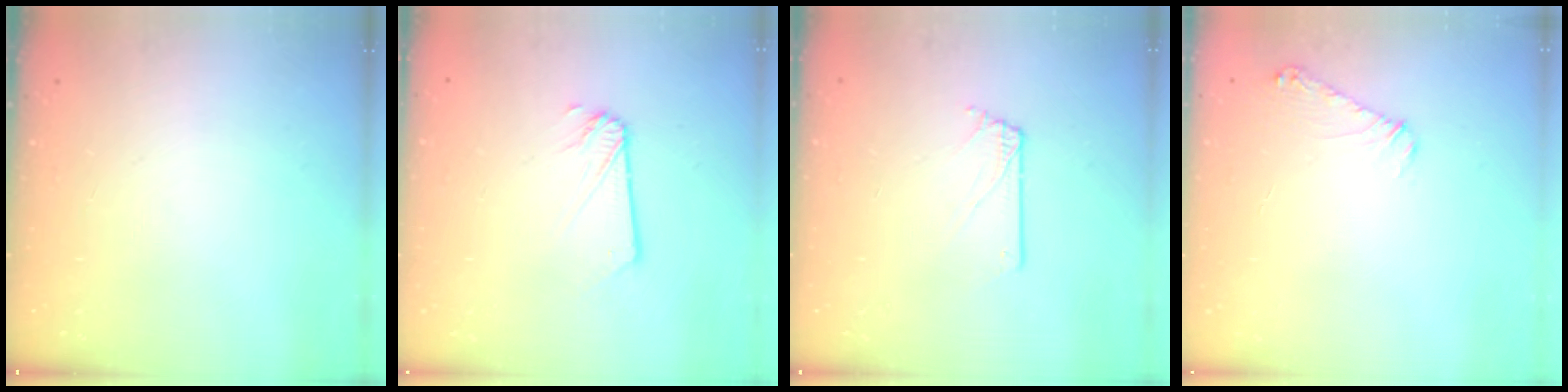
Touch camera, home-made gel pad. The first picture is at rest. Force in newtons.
{"total": 1.9, "press": 1.9, "slide": 0.3}
{"total": 1.5, "press": 1.5, "slide": 0.1}
{"total": 6.4, "press": 6.4, "slide": 0.7}